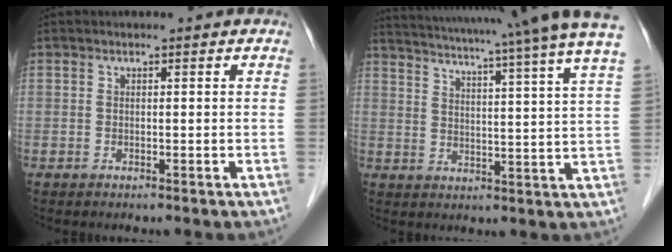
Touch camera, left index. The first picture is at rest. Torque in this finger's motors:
{"motor_torque": [1.05, -1.09, 0.46, 0.12]}